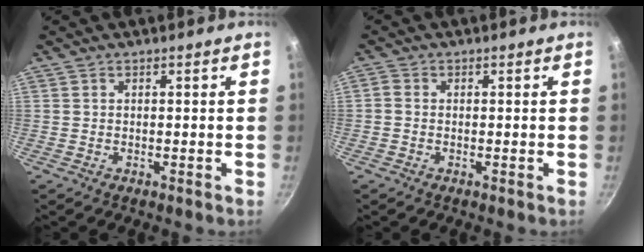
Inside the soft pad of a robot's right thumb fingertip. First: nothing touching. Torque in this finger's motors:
{"motor_torque": [-0.16, 0.05, -0.30, 0.14, 0.09]}